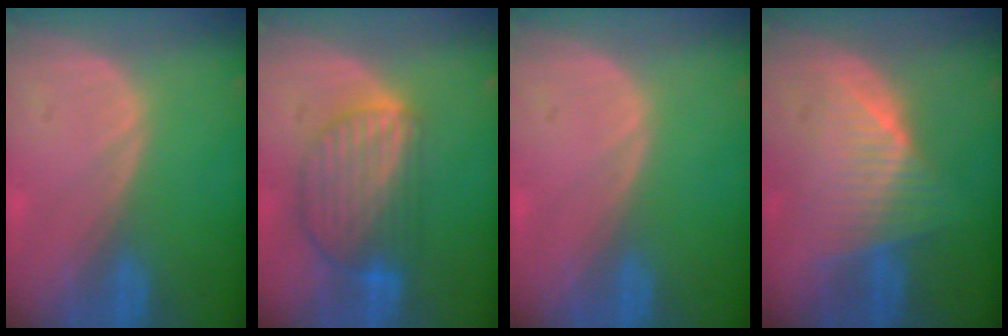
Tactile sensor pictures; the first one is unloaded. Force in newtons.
{"total": 9.0, "press": 7.8, "slide": 4.4}
{"total": 0.0}
{"total": 7.5, "press": 6.7, "slide": 3.3}